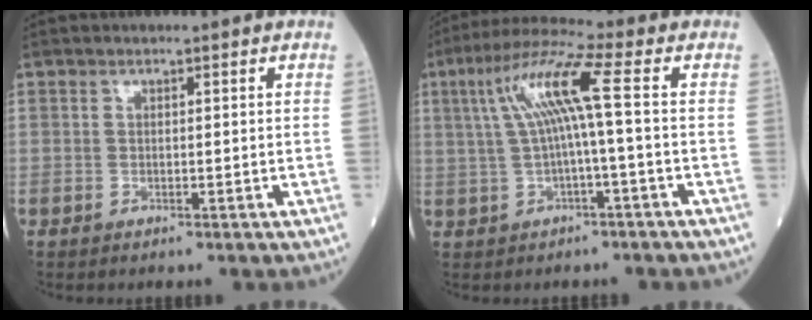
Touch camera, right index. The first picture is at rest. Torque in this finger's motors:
{"motor_torque": [0.17, 0.08, 0.63, 0.21]}